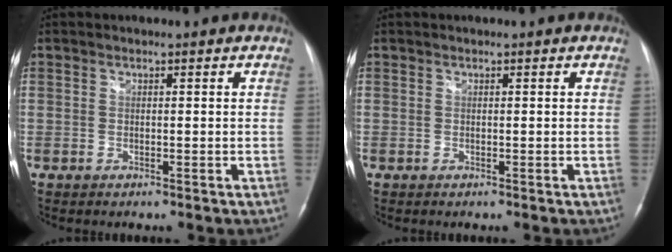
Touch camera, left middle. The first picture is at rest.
{"total": 0.0}